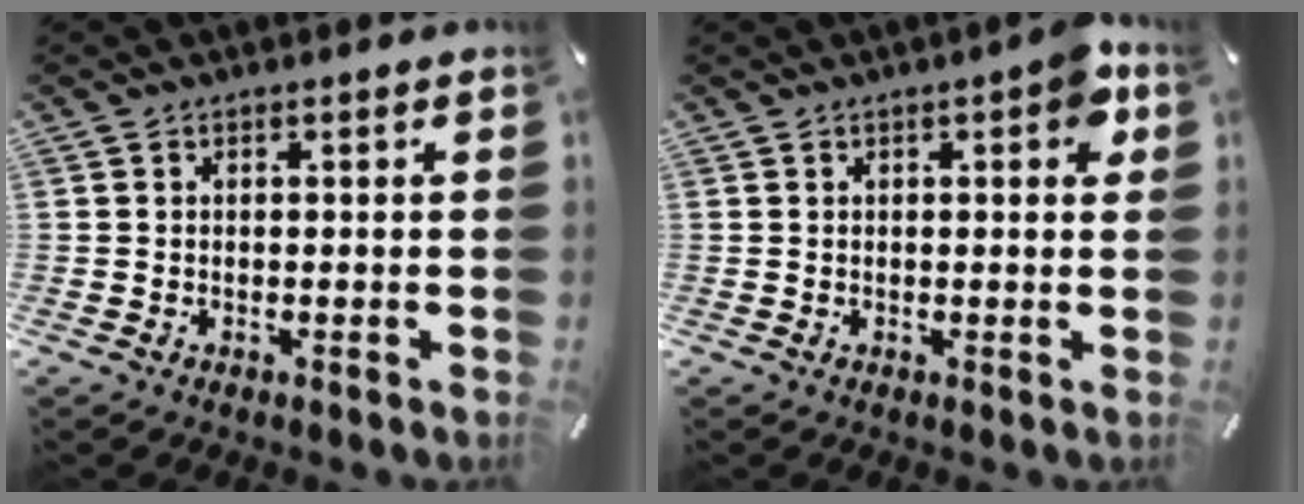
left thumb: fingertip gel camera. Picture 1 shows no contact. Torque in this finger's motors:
{"motor_torque": [1.22, 1.00, 0.62, -0.58, 0.04]}